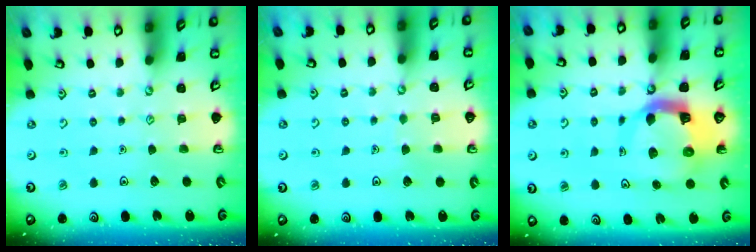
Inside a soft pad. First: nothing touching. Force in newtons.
{"total": 3.6, "press": 3.6, "slide": 0.3}
{"total": 11.4, "press": 11.3, "slide": 1.5}